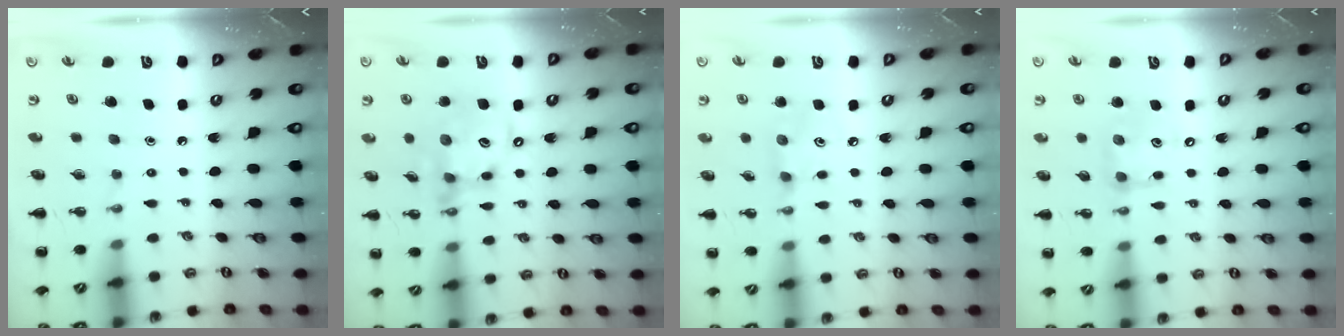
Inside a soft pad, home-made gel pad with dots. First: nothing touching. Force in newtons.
{"total": 13.4, "press": 13.1, "slide": 3.2}
{"total": 3.4, "press": 3.3, "slide": 0.6}
{"total": 9.8, "press": 9.7, "slide": 1.4}